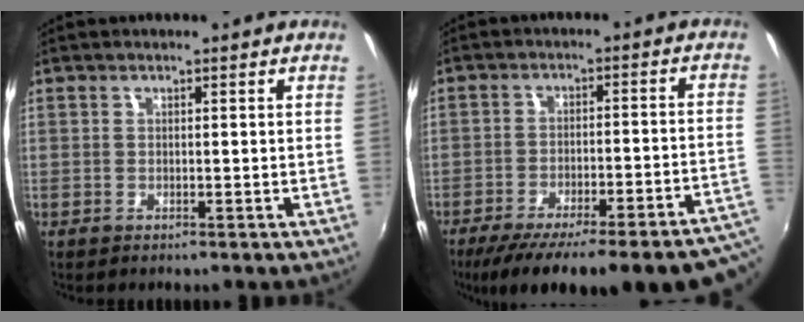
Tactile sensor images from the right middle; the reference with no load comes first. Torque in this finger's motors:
{"motor_torque": [1.07, -1.07, 0.63, 0.21]}